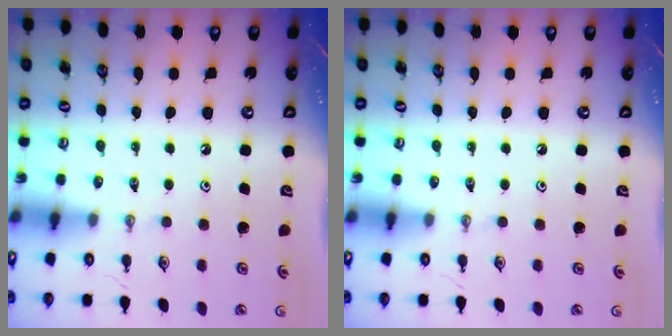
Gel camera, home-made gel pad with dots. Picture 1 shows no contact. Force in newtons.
{"total": 0.0}